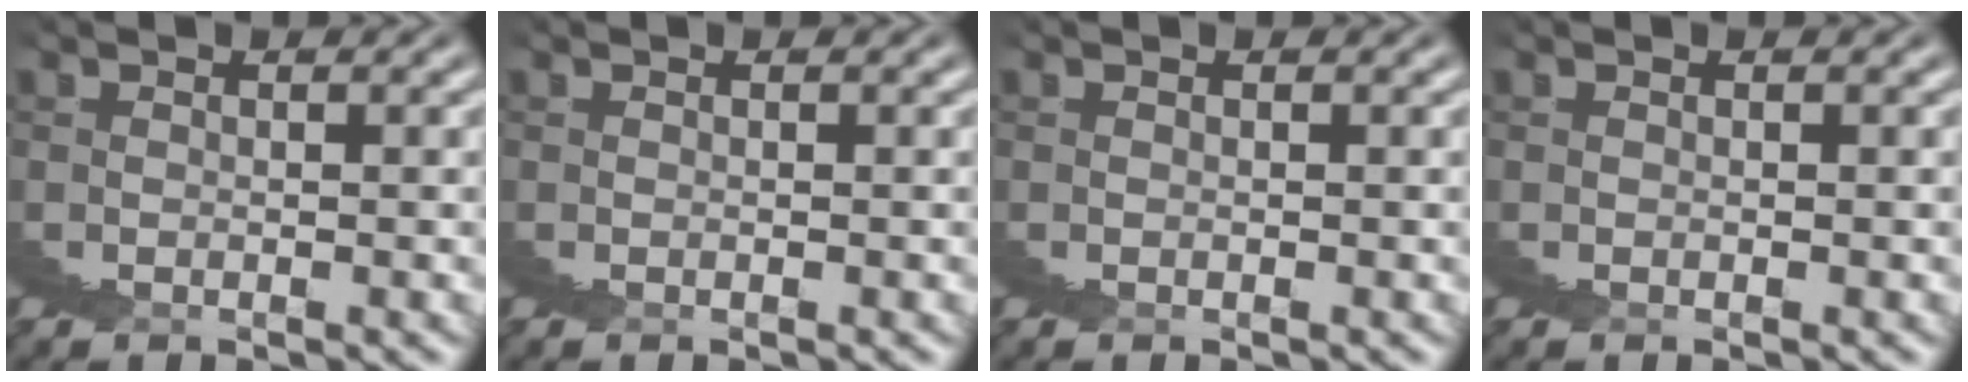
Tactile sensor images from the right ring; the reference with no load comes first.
{"total": 0.0}
{"total": 0.0}
{"total": 0.0}